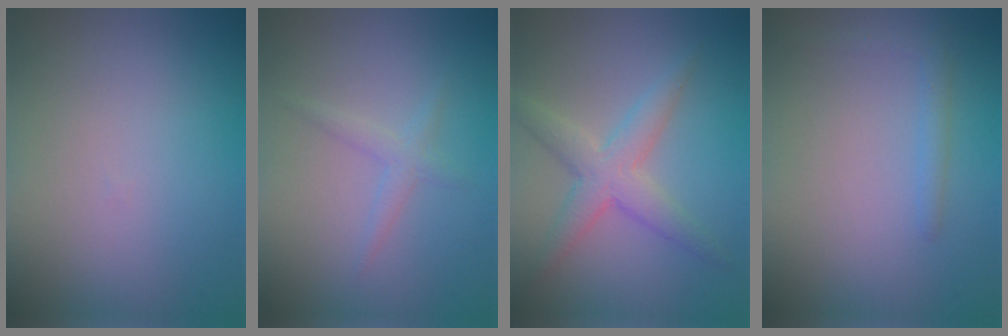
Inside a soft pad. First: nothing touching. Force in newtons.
{"total": 1.4, "press": 1.4, "slide": 0.0}
{"total": 3.6, "press": 3.6, "slide": 0.1}
{"total": 1.4, "press": 1.4, "slide": 0.1}